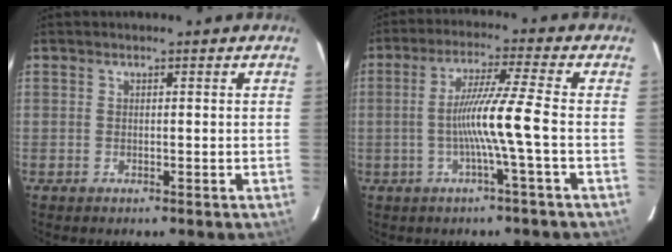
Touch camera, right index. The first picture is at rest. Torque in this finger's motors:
{"motor_torque": [1.28, -0.44, 0.70, 0.17]}